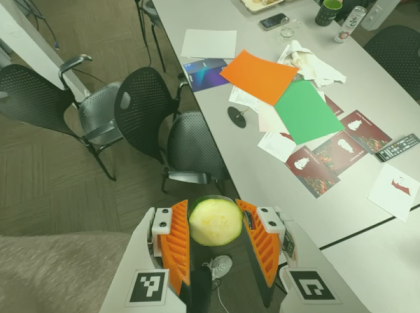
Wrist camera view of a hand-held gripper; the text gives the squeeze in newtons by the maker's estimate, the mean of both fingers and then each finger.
{"total": 12.0, "left": 12.8, "right": 11.3}